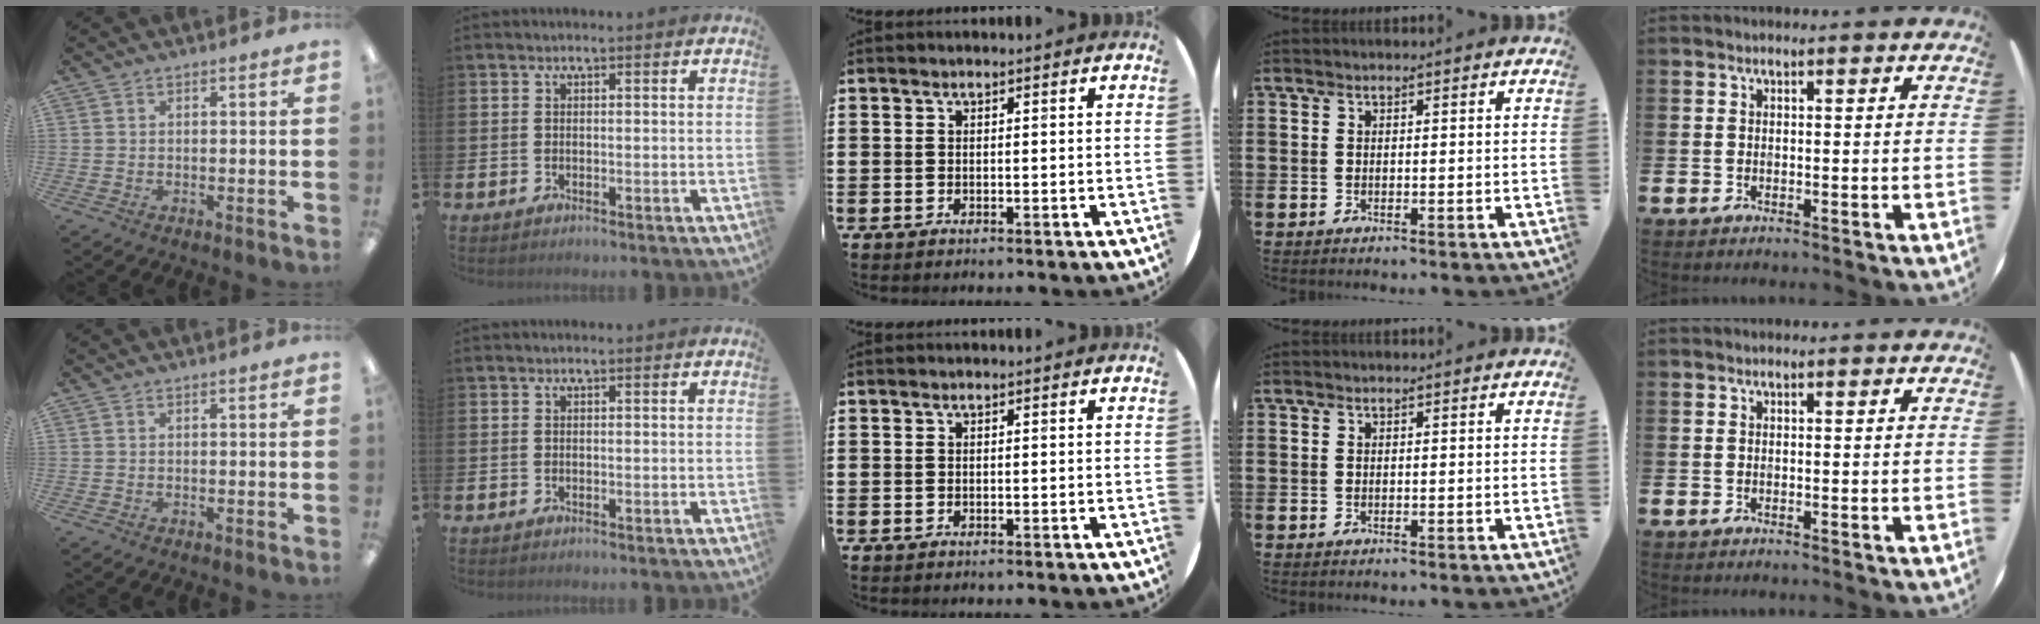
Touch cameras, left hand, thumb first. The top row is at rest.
{}